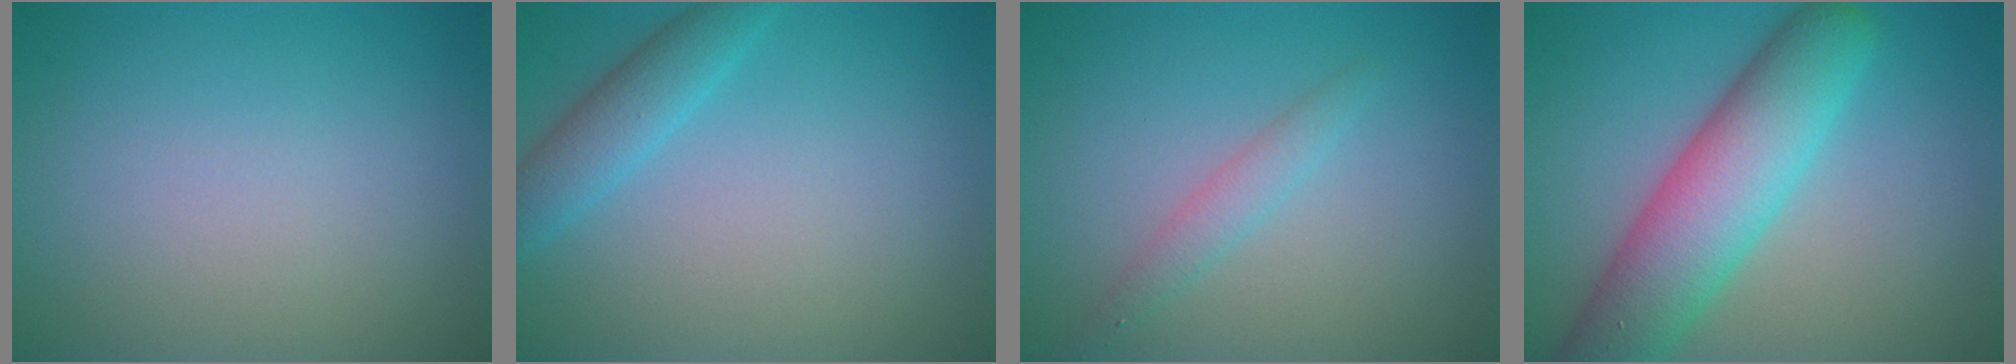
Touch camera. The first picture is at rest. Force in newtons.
{"total": 2.9, "press": 2.9, "slide": 0.2}
{"total": 1.7, "press": 1.7, "slide": 0.0}
{"total": 8.1, "press": 8.1, "slide": 0.2}